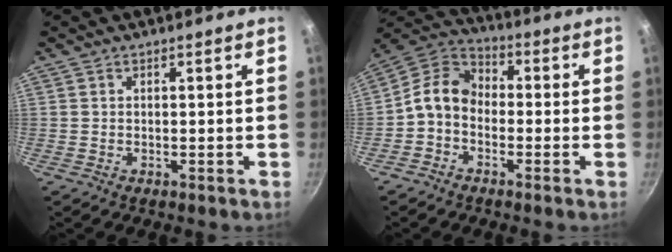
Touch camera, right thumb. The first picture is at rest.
{"total": 8.7, "force": [-2.0, 6.6, 5.3], "torque": [-0.083, 0.043, -0.062]}